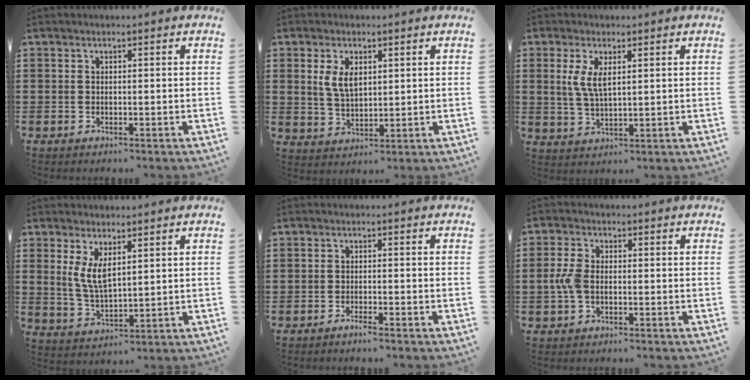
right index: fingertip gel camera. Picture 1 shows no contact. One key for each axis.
{"total": 4.7, "fx": 1.5, "fy": 2.5, "fz": 3.7, "tx": -0.071, "ty": 0.005, "tz": 0.025}
{"total": 4.7, "fx": 1.5, "fy": 1.7, "fz": 4.1, "tx": -0.086, "ty": 0.005, "tz": 0.025}
{"total": 5.1, "fx": 2.0, "fy": 2.0, "fz": 4.2, "tx": -0.094, "ty": -0.001, "tz": 0.034}
{"total": 1.6, "fx": -1.4, "fy": -0.1, "fz": 0.7, "tx": -0.012, "ty": -0.001, "tz": -0.025}
{"total": 3.8, "fx": -0.6, "fy": 2.2, "fz": 3.0, "tx": -0.079, "ty": -0.002, "tz": -0.017}